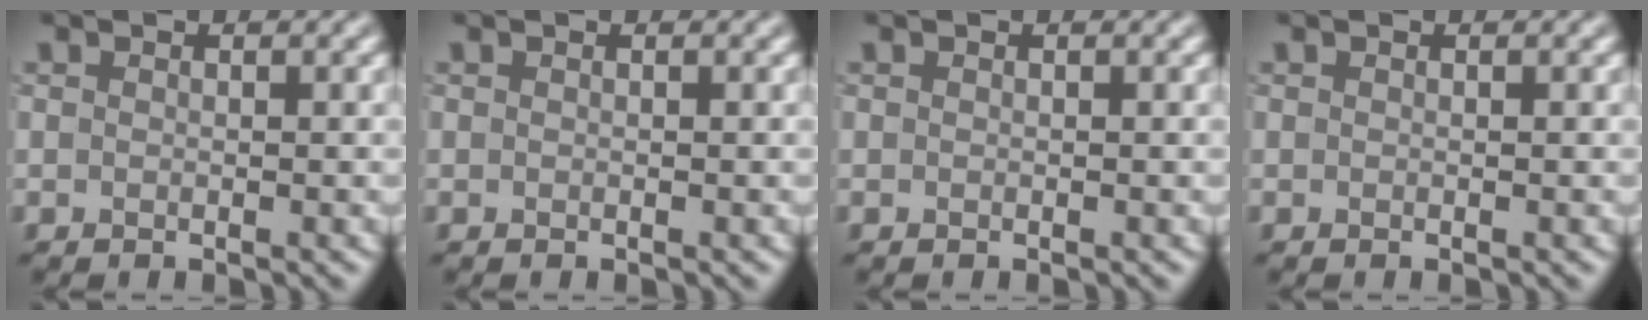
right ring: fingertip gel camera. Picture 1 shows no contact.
{"total": 0.0}
{"total": 0.0}
{"total": 0.0}